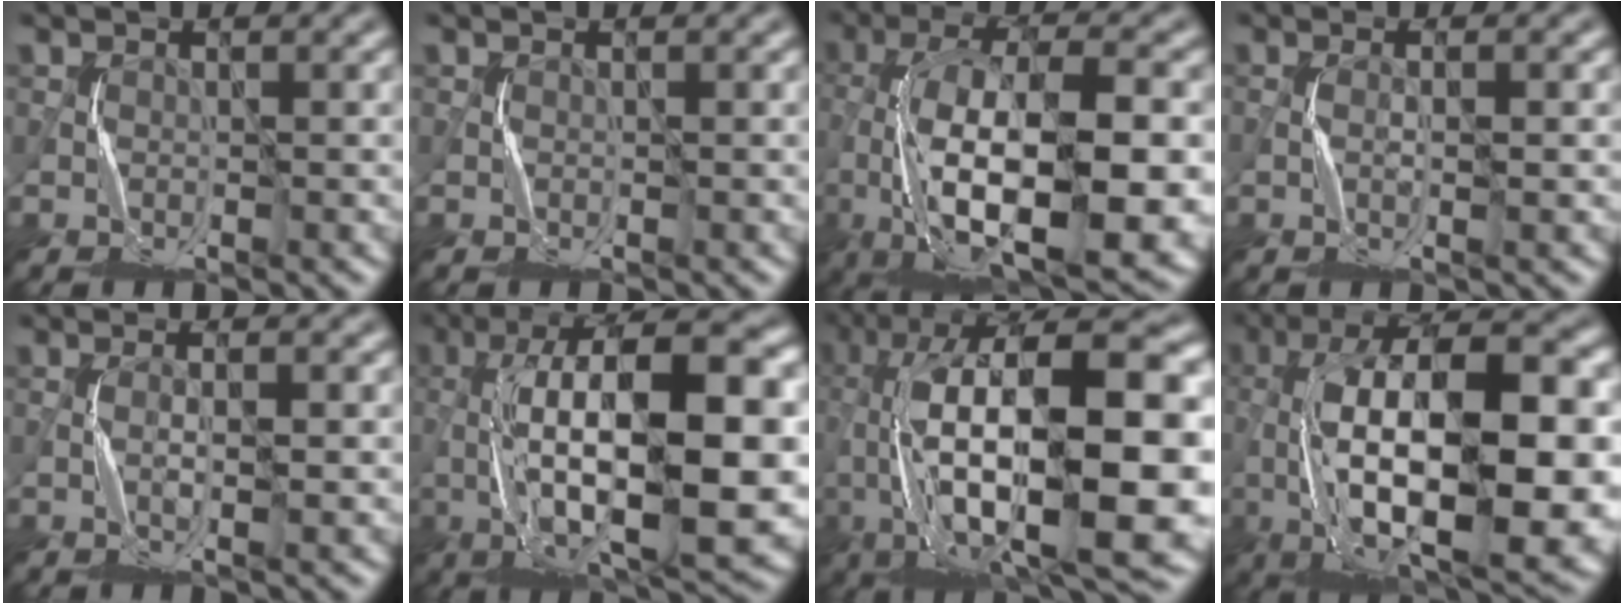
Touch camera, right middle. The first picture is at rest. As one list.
[{"total": 0.0}, {"total": 15.2, "force": [-4.3, 5.9, 13.3], "torque": [-0.233, -0.009, -0.070]}, {"total": 1.2, "force": [-0.1, -0.2, 1.2], "torque": [-0.025, -0.004, -0.001]}, {"total": 1.7, "force": [-0.2, -0.1, 1.7], "torque": [-0.038, 0.000, -0.003]}, {"total": 16.4, "force": [-0.6, 5.9, 15.3], "torque": [-0.265, 0.028, -0.010]}, {"total": 19.6, "force": [-0.7, 7.9, 17.9], "torque": [-0.307, 0.027, -0.015]}, {"total": 17.7, "force": [-2.5, 7.4, 15.9], "torque": [-0.273, 0.026, -0.039]}]